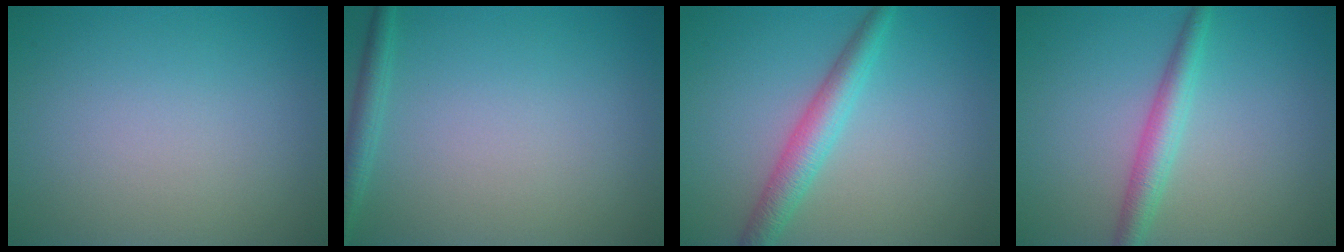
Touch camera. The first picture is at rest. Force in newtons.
{"total": 1.6, "press": 1.6, "slide": 0.1}
{"total": 3.4, "press": 3.4, "slide": 0.1}
{"total": 2.9, "press": 2.9, "slide": 0.1}